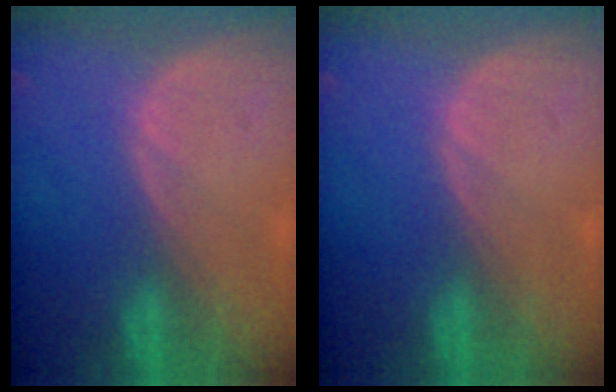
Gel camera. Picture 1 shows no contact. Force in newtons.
{"total": 0.0}